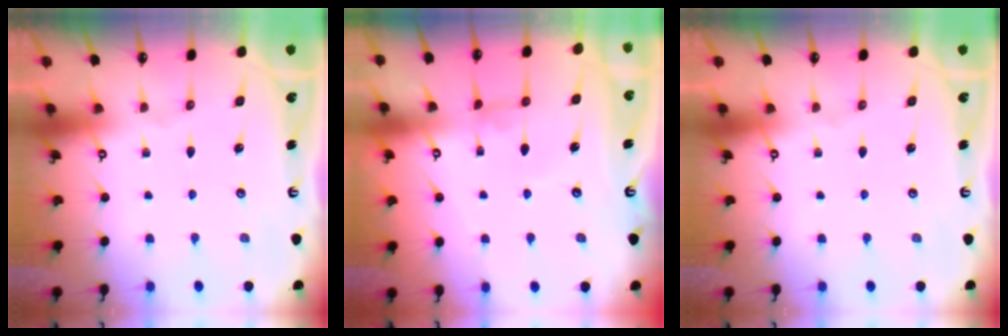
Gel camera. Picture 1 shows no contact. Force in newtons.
{"total": 1.0, "press": 0.9, "slide": 0.4}
{"total": 0.0}